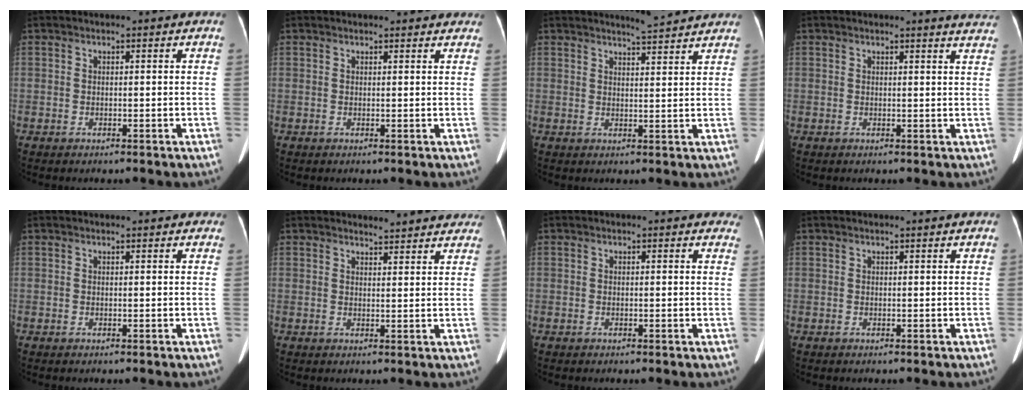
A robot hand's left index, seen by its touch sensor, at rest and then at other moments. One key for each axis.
{"total": 6.3, "fx": 5.8, "fy": 1.6, "fz": 1.8, "tx": -0.015, "ty": 0.017, "tz": 0.056}
{"total": 4.6, "fx": 4.5, "fy": -0.2, "fz": 1.1, "tx": -0.028, "ty": 0.001, "tz": 0.060}
{"total": 5.9, "fx": 5.7, "fy": 0.0, "fz": 1.3, "tx": -0.008, "ty": -0.025, "tz": 0.033}
{"total": 4.6, "fx": 4.0, "fy": 1.4, "fz": 1.7, "tx": -0.017, "ty": 0.024, "tz": 0.040}
{"total": 8.0, "fx": 7.7, "fy": 1.3, "fz": 1.5, "tx": -0.004, "ty": -0.002, "tz": 0.070}
{"total": 3.4, "fx": 3.0, "fy": 1.4, "fz": 0.8, "tx": 0.008, "ty": -0.004, "tz": 0.008}
{"total": 2.6, "fx": 2.6, "fy": 0.0, "fz": 0.7, "tx": -0.013, "ty": 0.013, "tz": 0.027}